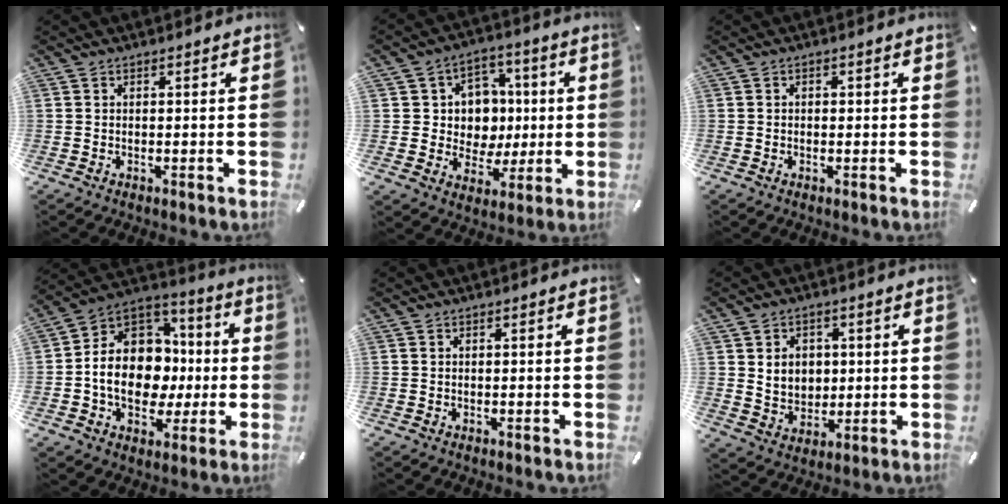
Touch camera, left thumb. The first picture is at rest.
{"total": 10.7, "force": [0.9, 10.3, 2.9], "torque": [-0.039, -0.009, 0.027]}
{"total": 0.7, "force": [-0.1, 0.6, 0.4], "torque": [-0.006, 0.003, -0.004]}
{"total": 15.7, "force": [-2.2, 13.0, 8.6], "torque": [-0.167, -0.001, -0.036]}
{"total": 0.0}
{"total": 6.7, "force": [1.7, 6.1, 2.3], "torque": [-0.041, 0.001, 0.030]}